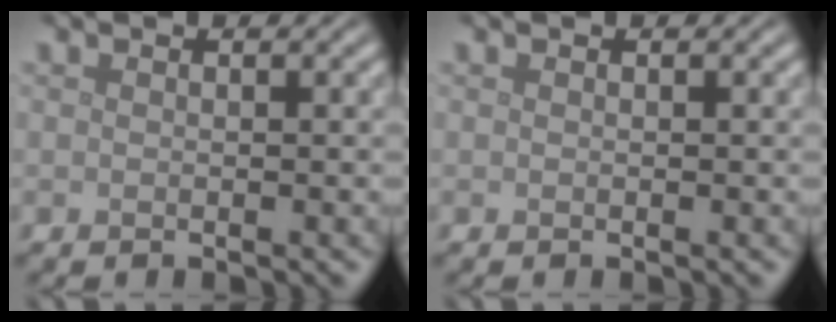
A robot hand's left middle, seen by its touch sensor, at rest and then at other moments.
{"total": 0.0}